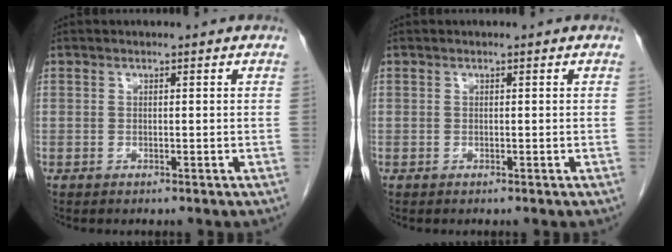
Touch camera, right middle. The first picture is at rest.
{"total": 0.0}